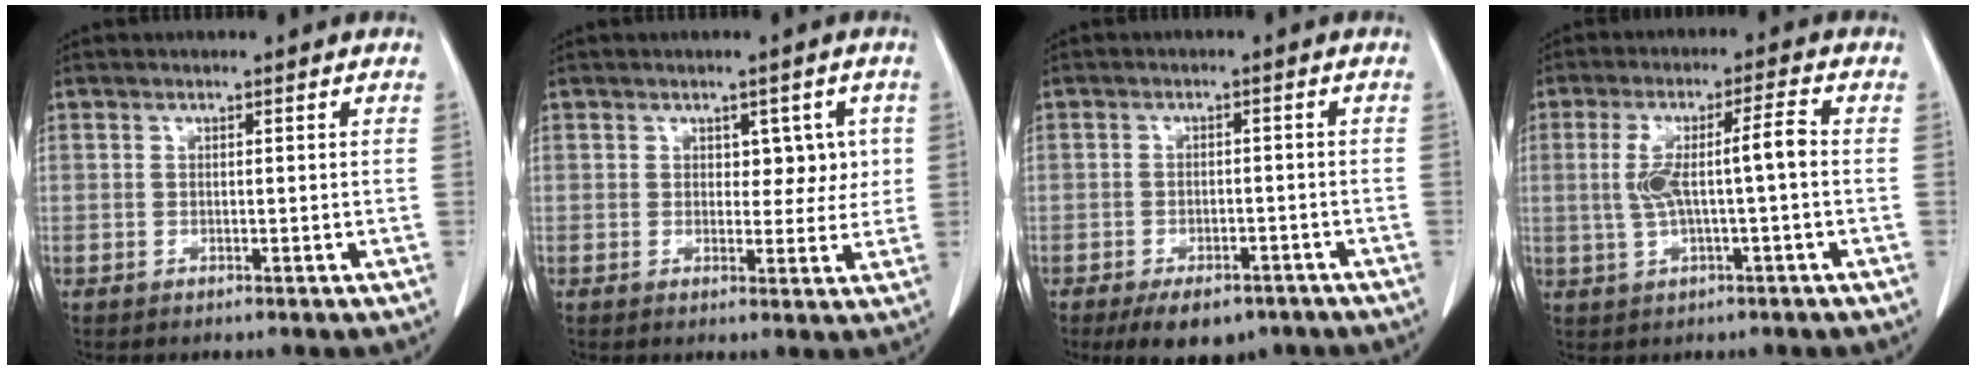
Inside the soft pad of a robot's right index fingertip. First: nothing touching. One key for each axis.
{"total": 3.8, "fx": 1.0, "fy": 2.5, "fz": 2.8, "tx": -0.020, "ty": 0.006, "tz": 0.015}
{"total": 7.9, "fx": -5.8, "fy": 3.8, "fz": 3.8, "tx": -0.049, "ty": 0.002, "tz": -0.082}
{"total": 7.2, "fx": 0.0, "fy": 0.6, "fz": 7.1, "tx": -0.139, "ty": 0.022, "tz": 0.004}